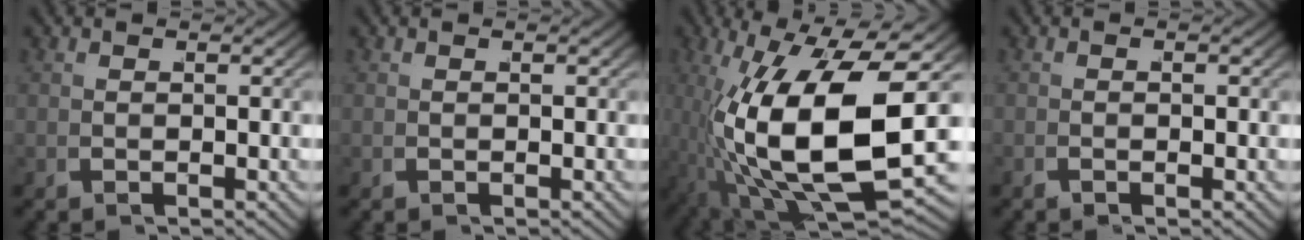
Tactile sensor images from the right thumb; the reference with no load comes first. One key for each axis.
{"total": 0.0}
{"total": 18.1, "fx": -1.9, "fy": 9.4, "fz": 15.4, "tx": -0.304, "ty": -0.069, "tz": 0.007}
{"total": 0.7, "fx": -0.7, "fy": -0.3, "fz": 0.0, "tx": 0.011, "ty": 0.003, "tz": -0.023}